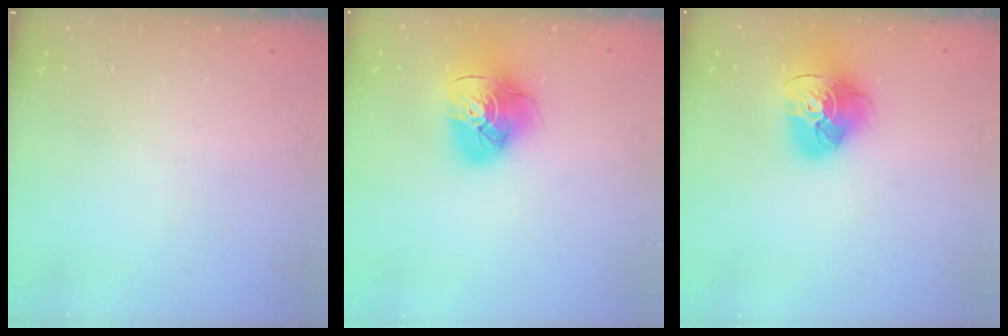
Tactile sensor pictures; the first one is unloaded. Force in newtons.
{"total": 13.8, "press": 13.7, "slide": 1.4}
{"total": 15.5, "press": 15.4, "slide": 1.7}